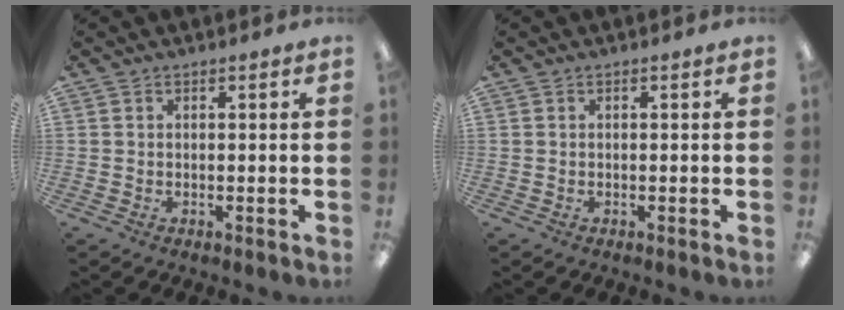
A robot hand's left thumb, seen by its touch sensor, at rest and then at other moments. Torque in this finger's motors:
{"motor_torque": [0.01, 0.01, 0.09, -0.01, 0.00]}